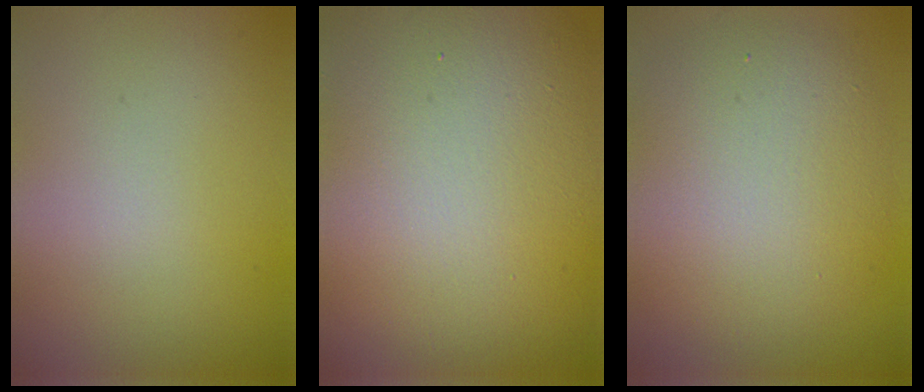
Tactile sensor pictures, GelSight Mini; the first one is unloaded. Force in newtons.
{"total": 20.7, "press": 20.7, "slide": 1.3}
{"total": 7.8, "press": 7.8, "slide": 0.4}